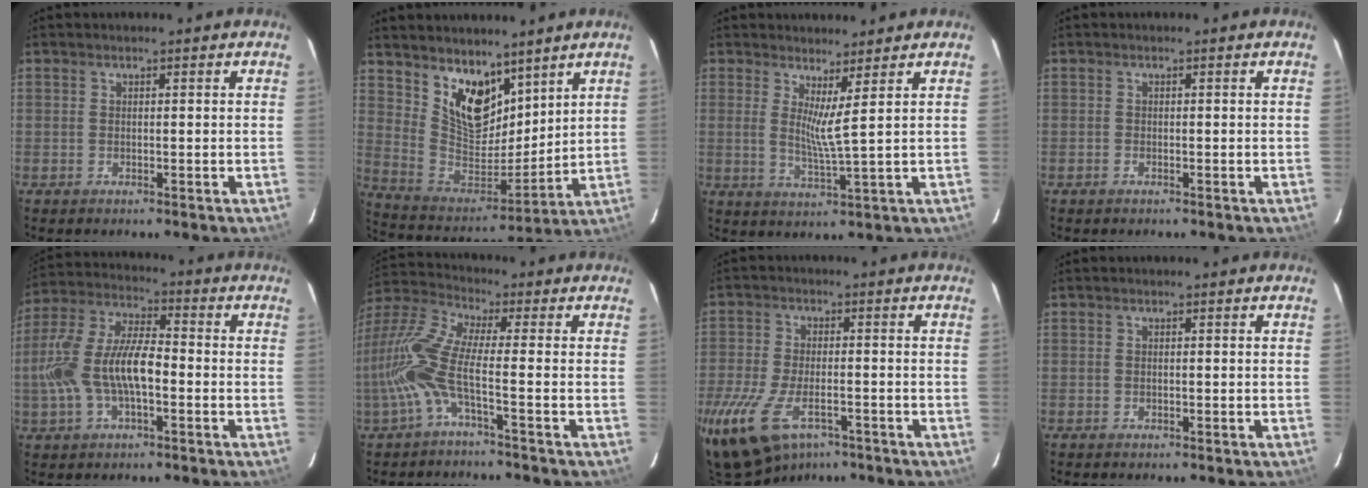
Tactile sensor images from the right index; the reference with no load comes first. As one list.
[{"total": 14.2, "force": [9.4, 7.5, 7.5], "torque": [-0.142, -0.009, 0.190]}, {"total": 4.3, "force": [2.4, -0.9, 3.5], "torque": [-0.064, -0.018, 0.035]}, {"total": 0.7, "force": [-0.5, 0.5, 0.0], "torque": [0.000, -0.003, -0.009]}, {"total": 14.4, "force": [-2.7, 6.2, 12.7], "torque": [-0.268, 0.011, -0.051]}, {"total": 11.6, "force": [-3.3, 1.5, 11.0], "torque": [-0.238, -0.001, -0.074]}, {"total": 20.1, "force": [-11.0, 10.7, 13.0], "torque": [-0.308, -0.056, -0.184]}, {"total": 0.0}]